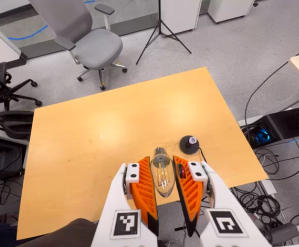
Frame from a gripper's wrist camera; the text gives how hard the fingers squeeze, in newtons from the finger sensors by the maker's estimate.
{"total": 12.3, "left": 12.8, "right": 11.8}